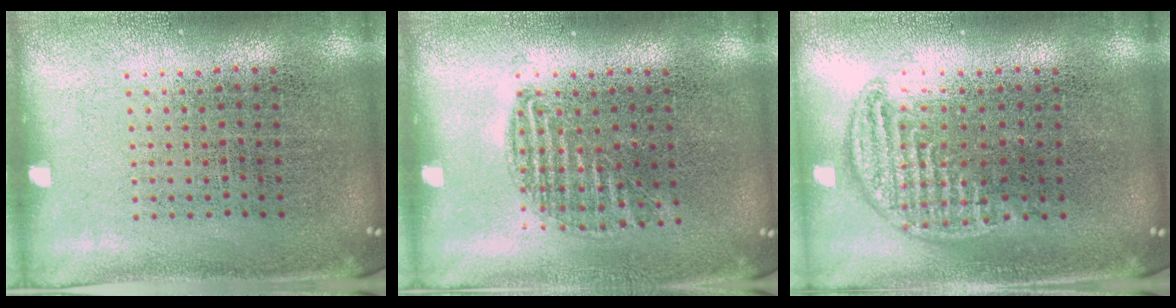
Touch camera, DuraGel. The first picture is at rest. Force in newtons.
{"total": 0.9, "press": 0.8, "slide": 0.5}
{"total": 0.8, "press": 0.8, "slide": 0.1}